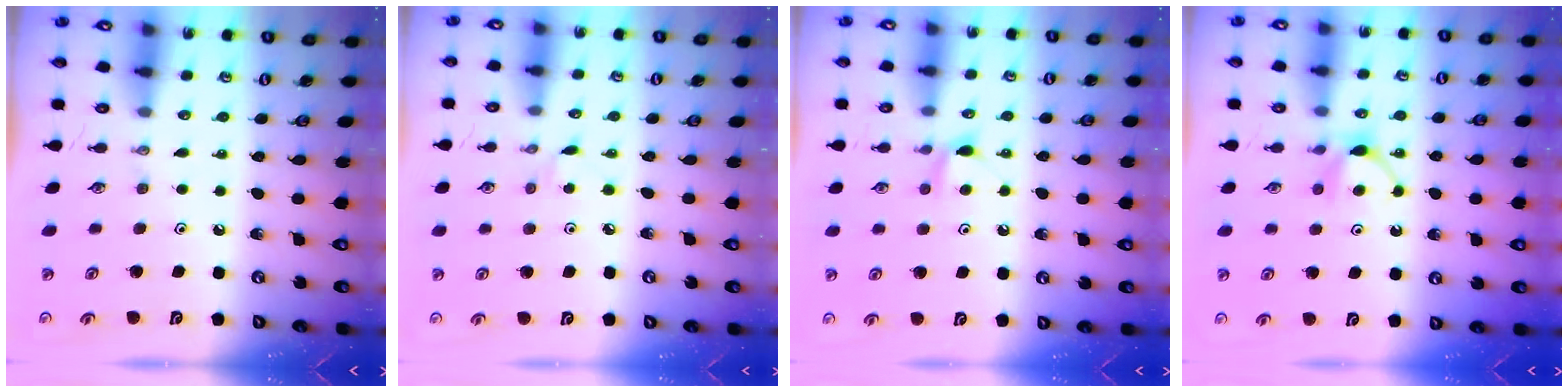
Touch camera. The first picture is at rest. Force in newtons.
{"total": 2.3, "press": 2.3, "slide": 0.3}
{"total": 5.7, "press": 5.6, "slide": 0.8}
{"total": 4.6, "press": 4.5, "slide": 0.6}